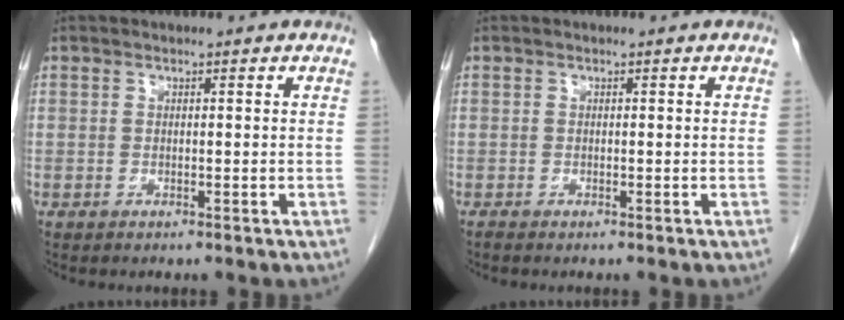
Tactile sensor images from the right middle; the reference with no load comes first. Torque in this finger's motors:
{"motor_torque": [0.40, 0.05, -0.01, 0.01]}